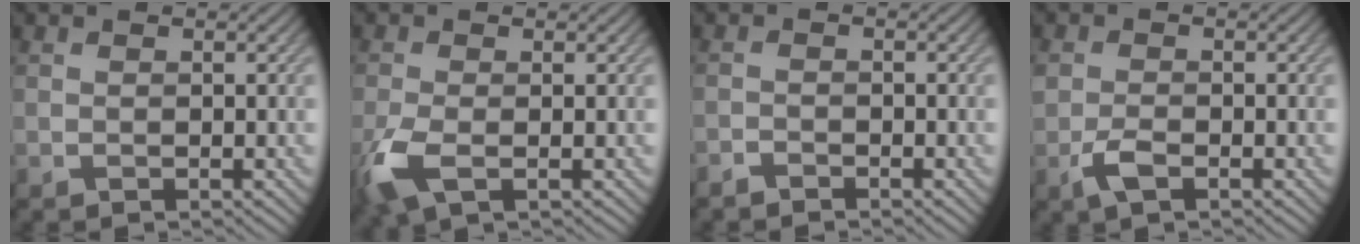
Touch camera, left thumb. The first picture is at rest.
{"total": 4.6, "force": [-1.8, 2.0, 3.8], "torque": [-0.096, -0.009, -0.042]}
{"total": 1.3, "force": [-1.3, 0.1, 0.2], "torque": [-0.002, 0.001, -0.030]}
{"total": 2.6, "force": [-1.3, 1.4, 1.9], "torque": [-0.043, 0.001, -0.030]}